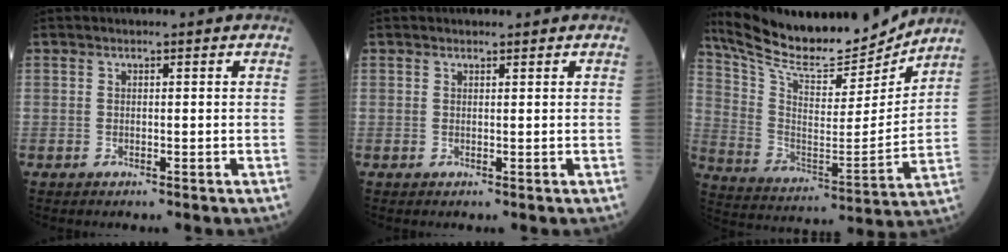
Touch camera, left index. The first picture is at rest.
{"total": 0.6, "force": [0.6, 0.1, 0.0], "torque": [-0.003, -0.002, 0.010]}
{"total": 19.1, "force": [17.6, 3.4, 6.5], "torque": [-0.127, -0.017, 0.293]}